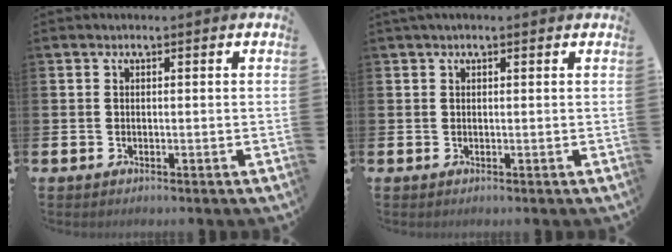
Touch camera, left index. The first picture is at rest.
{"total": 0.8, "force": [0.5, 0.2, 0.5], "torque": [-0.006, 0.002, 0.008]}